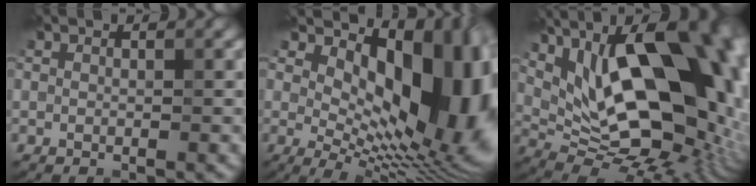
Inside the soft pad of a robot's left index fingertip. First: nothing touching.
{"total": 15.4, "force": [3.8, 8.0, 12.6], "torque": [-0.139, 0.007, 0.065]}
{"total": 20.8, "force": [5.8, 10.7, 16.9], "torque": [-0.247, 0.031, 0.108]}